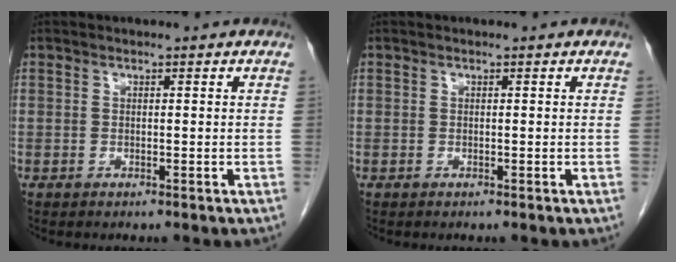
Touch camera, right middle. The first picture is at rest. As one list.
[{"total": 0.0}]